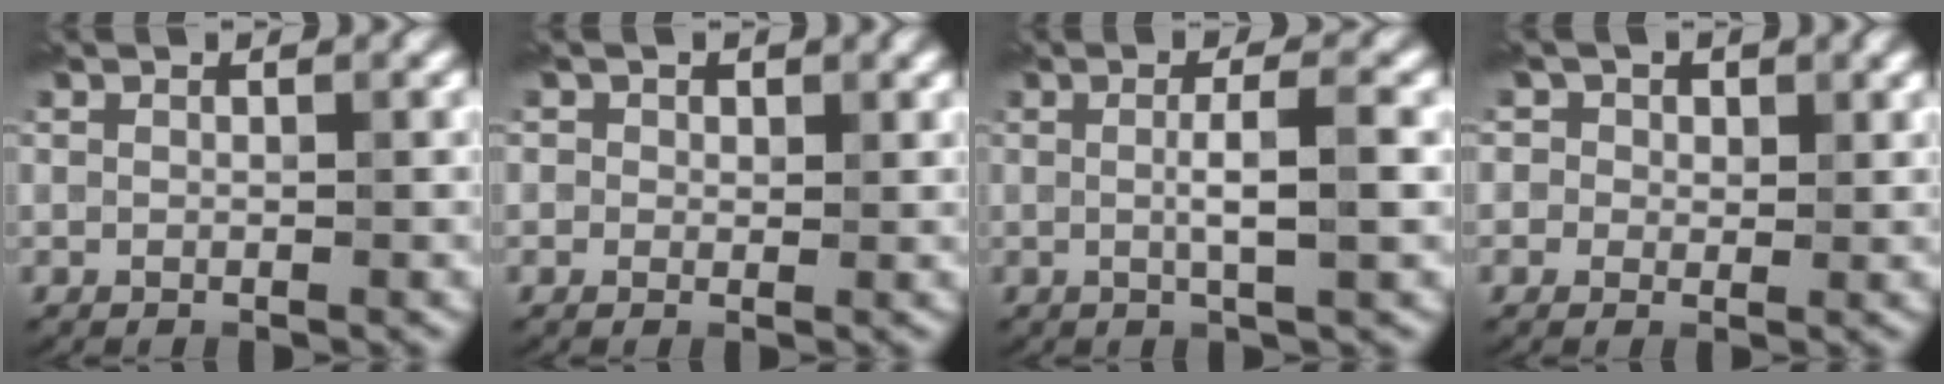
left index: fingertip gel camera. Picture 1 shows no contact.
{"total": 1.2, "force": [0.7, 0.9, 0.1], "torque": [0.006, -0.003, -0.004]}
{"total": 3.3, "force": [0.3, 0.4, 3.3], "torque": [-0.053, 0.002, 0.002]}
{"total": 2.2, "force": [1.0, 1.9, 0.4], "torque": [0.010, 0.002, -0.003]}